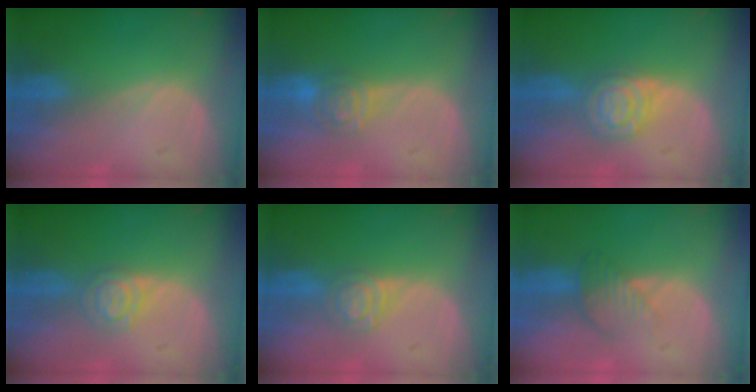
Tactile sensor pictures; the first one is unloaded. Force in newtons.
{"total": 4.6, "press": 4.2, "slide": 1.9}
{"total": 5.9, "press": 5.9, "slide": 0.3}
{"total": 3.9, "press": 3.8, "slide": 0.6}
{"total": 4.3, "press": 3.9, "slide": 1.9}
{"total": 4.1, "press": 3.5, "slide": 2.0}